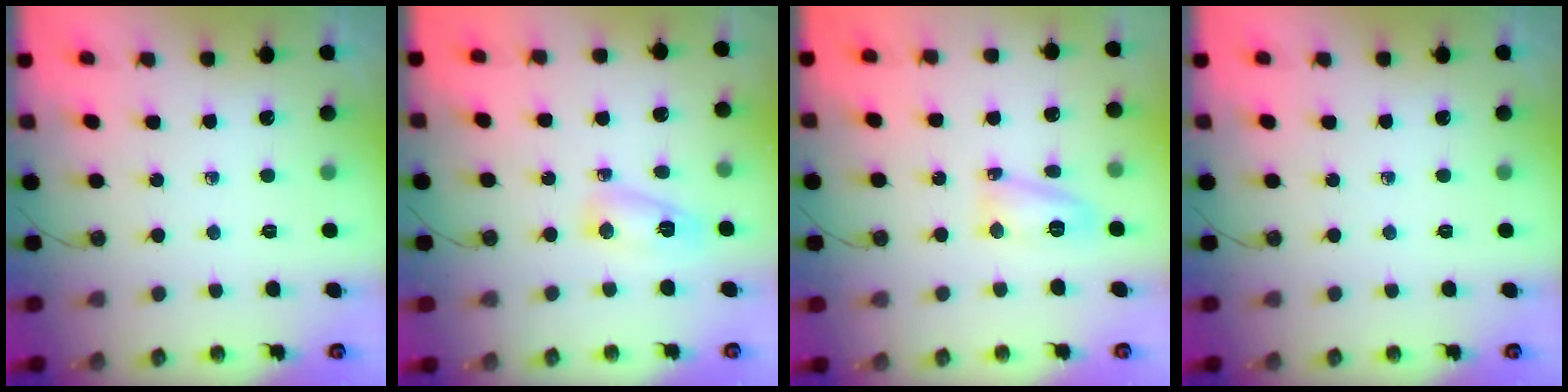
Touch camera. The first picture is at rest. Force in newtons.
{"total": 5.6, "press": 5.5, "slide": 0.6}
{"total": 7.9, "press": 7.7, "slide": 1.9}
{"total": 0.0}